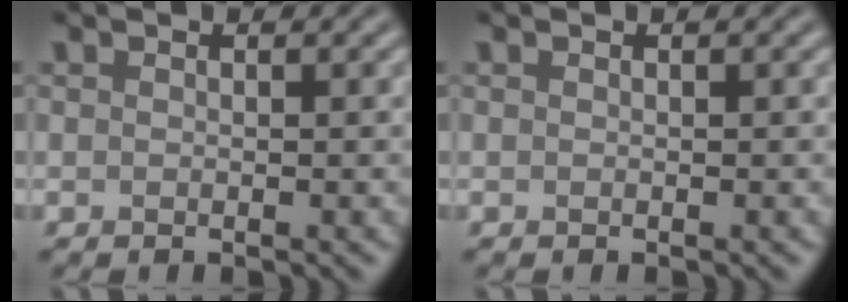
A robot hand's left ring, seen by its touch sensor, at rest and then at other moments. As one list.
[{"total": 0.0}]